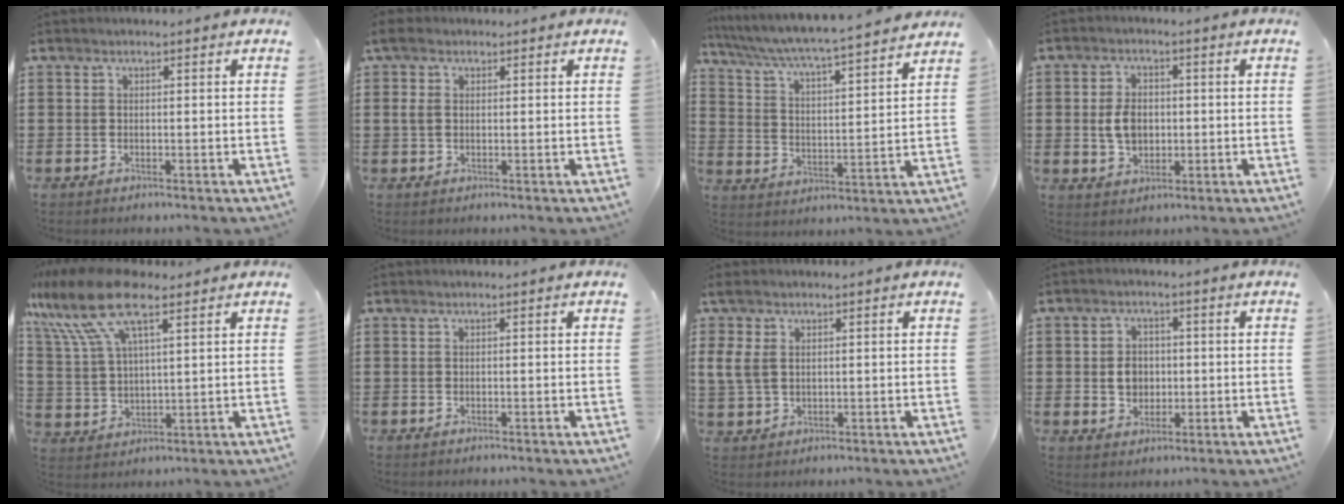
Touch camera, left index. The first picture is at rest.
{"total": 3.2, "force": [0.8, 2.0, 2.3], "torque": [-0.064, 0.004, 0.008]}
{"total": 4.4, "force": [4.1, -0.6, 1.5], "torque": [-0.053, -0.039, 0.058]}
{"total": 5.0, "force": [-0.1, 3.4, 3.7], "torque": [-0.074, 0.005, -0.006]}
{"total": 13.9, "force": [8.3, 5.0, 9.9], "torque": [-0.230, -0.006, 0.145]}
{"total": 0.0}
{"total": 4.0, "force": [1.2, 2.6, 2.7], "torque": [-0.075, 0.006, 0.018]}
{"total": 4.0, "force": [-0.1, 3.3, 2.2], "torque": [-0.044, 0.006, -0.007]}